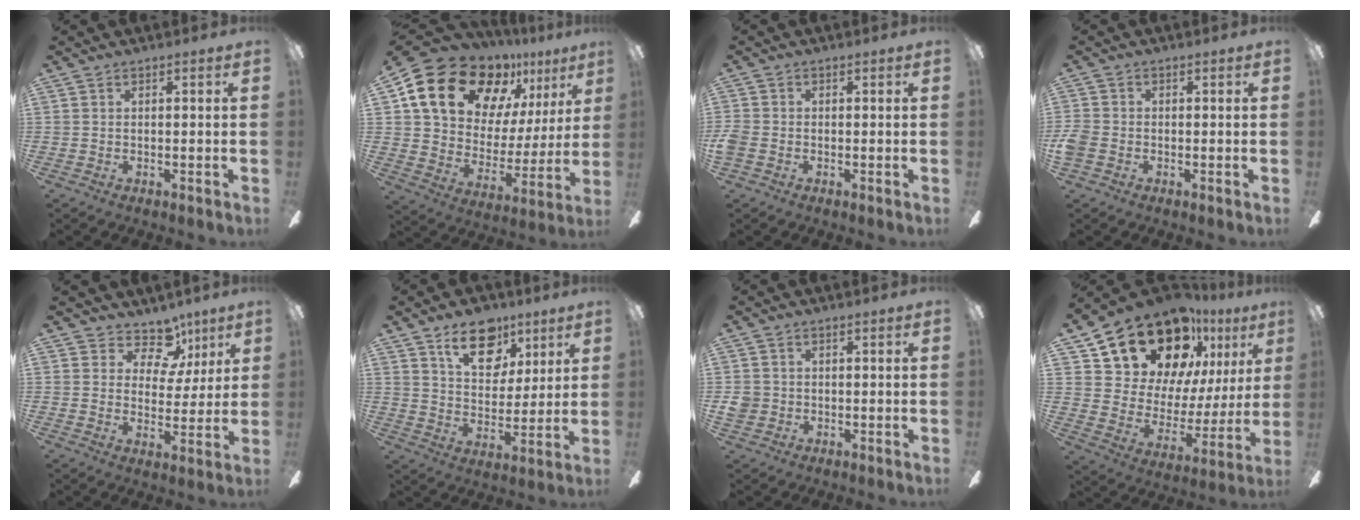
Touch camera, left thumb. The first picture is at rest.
{"total": 20.8, "force": [13.4, 12.8, 9.5], "torque": [-0.169, -0.079, 0.255]}
{"total": 2.5, "force": [-0.9, 2.0, 1.3], "torque": [-0.027, 0.006, -0.017]}
{"total": 3.5, "force": [-1.2, 2.7, 1.9], "torque": [-0.035, 0.008, -0.021]}
{"total": 9.5, "force": [6.3, 6.2, 3.5], "torque": [-0.059, -0.040, 0.120]}
{"total": 14.4, "force": [8.7, 8.8, 7.3], "torque": [-0.098, -0.037, 0.156]}
{"total": 3.3, "force": [-0.3, 3.2, 0.9], "torque": [-0.010, 0.006, -0.004]}
{"total": 21.5, "force": [16.5, 10.2, 9.3], "torque": [-0.172, -0.109, 0.304]}